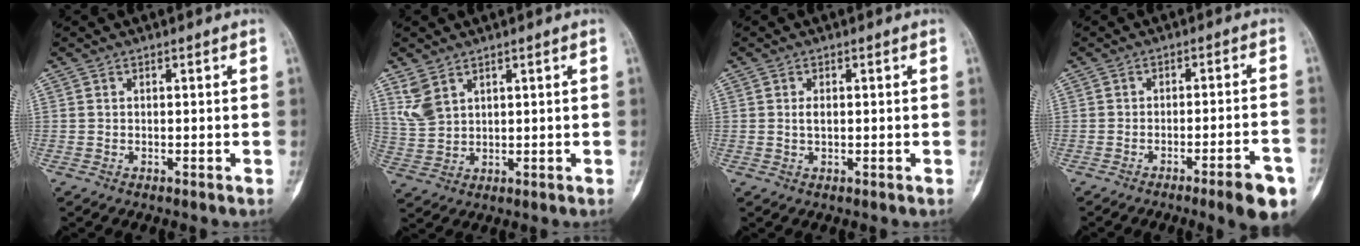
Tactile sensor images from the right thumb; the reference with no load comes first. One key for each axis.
{"total": 4.9, "fx": 2.8, "fy": 2.9, "fz": 2.7, "tx": -0.054, "ty": -0.008, "tz": 0.072}
{"total": 1.4, "fx": 0.1, "fy": 0.7, "fz": 1.2, "tx": -0.018, "ty": 0.000, "tz": 0.003}
{"total": 8.5, "fx": -5.1, "fy": 1.1, "fz": 6.7, "tx": -0.080, "ty": 0.022, "tz": -0.066}